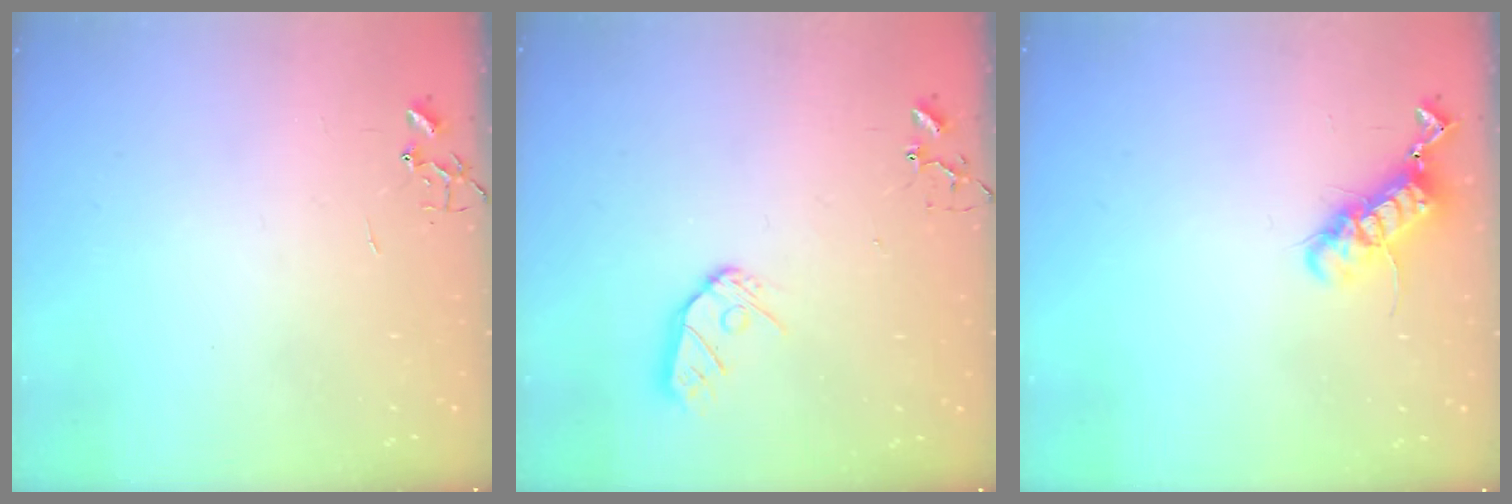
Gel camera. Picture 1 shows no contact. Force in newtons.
{"total": 9.1, "press": 9.1, "slide": 0.9}
{"total": 12.7, "press": 12.6, "slide": 1.6}